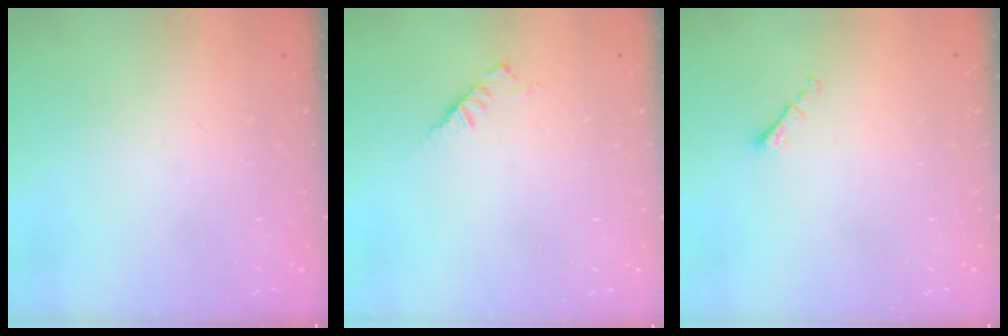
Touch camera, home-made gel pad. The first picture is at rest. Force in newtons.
{"total": 2.9, "press": 2.8, "slide": 0.7}
{"total": 1.4, "press": 1.3, "slide": 0.5}